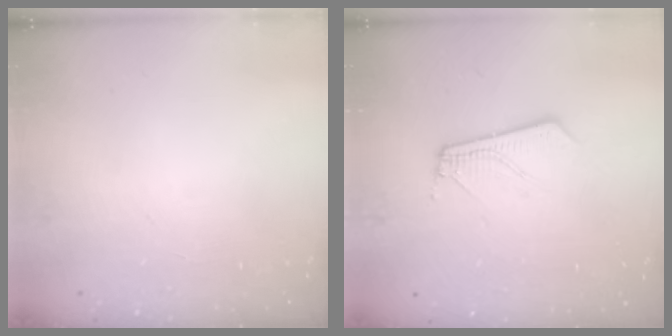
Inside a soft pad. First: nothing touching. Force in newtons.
{"total": 3.9, "press": 3.9, "slide": 0.2}